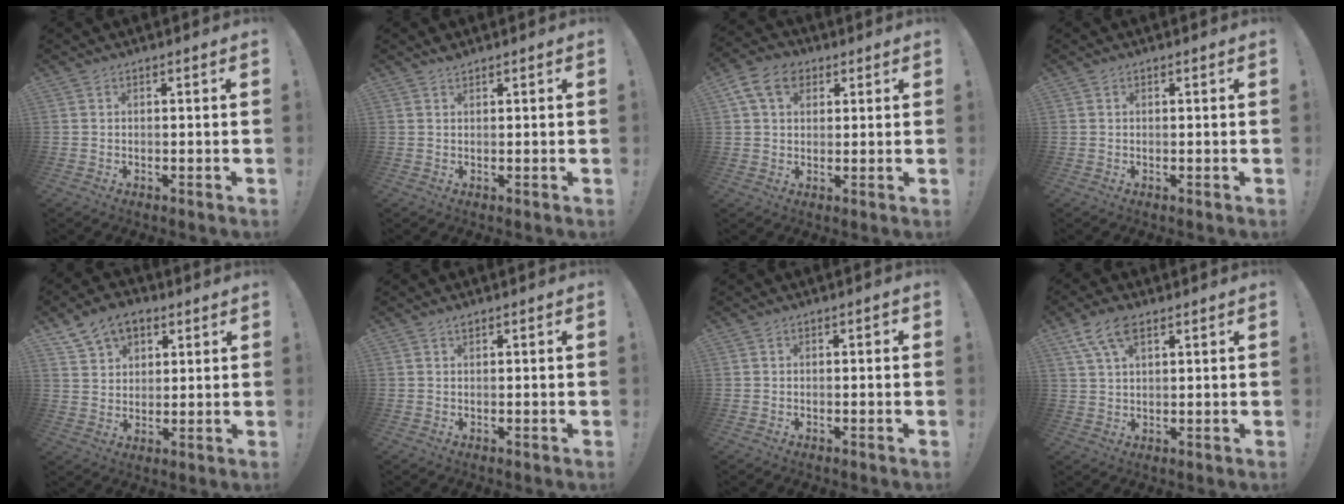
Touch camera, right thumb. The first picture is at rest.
{"total": 1.4, "force": [1.3, 0.3, 0.3], "torque": [0.002, -0.007, 0.023]}
{"total": 9.8, "force": [4.1, 7.0, 5.5], "torque": [-0.085, -0.003, 0.079]}
{"total": 0.0}
{"total": 9.4, "force": [5.8, 6.3, 3.7], "torque": [-0.062, -0.026, 0.112]}
{"total": 0.8, "force": [0.8, 0.1, 0.2], "torque": [0.003, -0.004, 0.014]}
{"total": 0.5, "force": [-0.2, 0.4, 0.3], "torque": [-0.004, 0.003, -0.004]}
{"total": 8.1, "force": [4.3, 3.9, 5.7], "torque": [-0.098, -0.007, 0.083]}